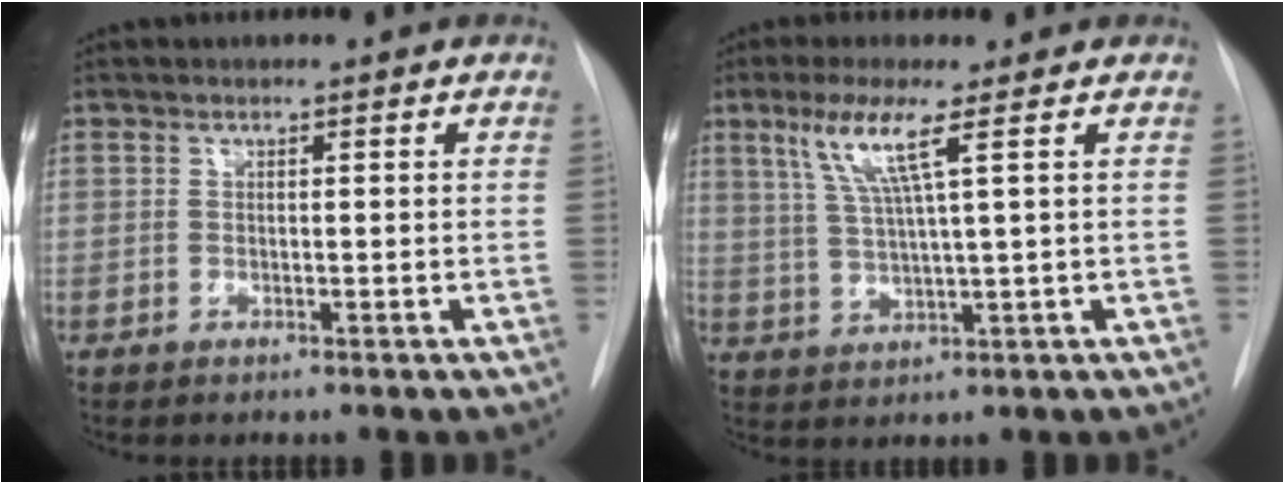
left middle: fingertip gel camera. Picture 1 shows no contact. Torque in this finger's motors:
{"motor_torque": [0.19, -0.18, 0.20, 0.12]}